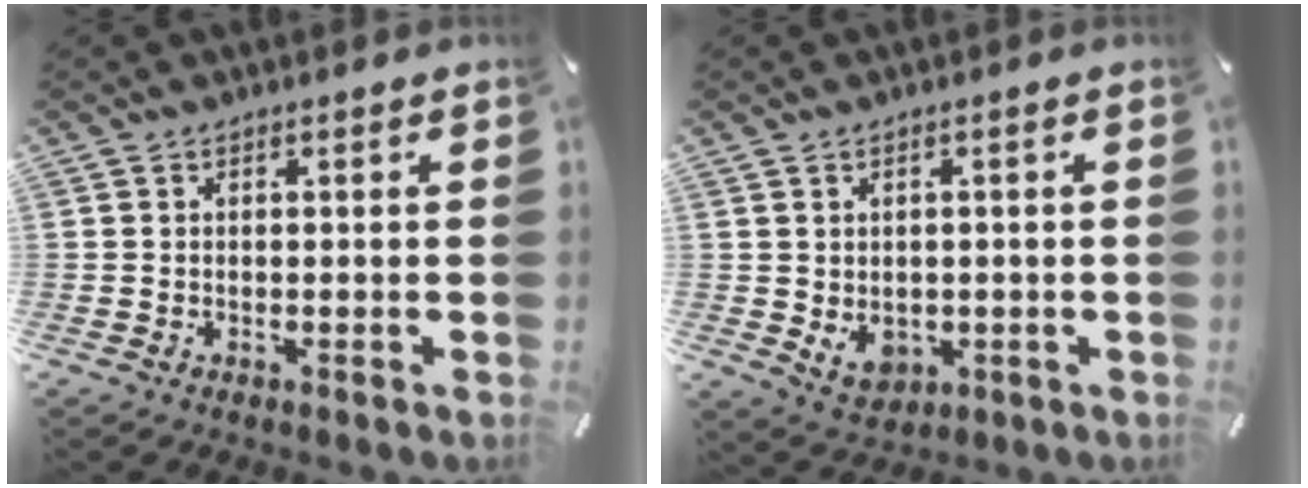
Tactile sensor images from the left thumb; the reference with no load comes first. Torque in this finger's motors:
{"motor_torque": [0.04, 0.12, 0.05, -0.04, 0.03]}